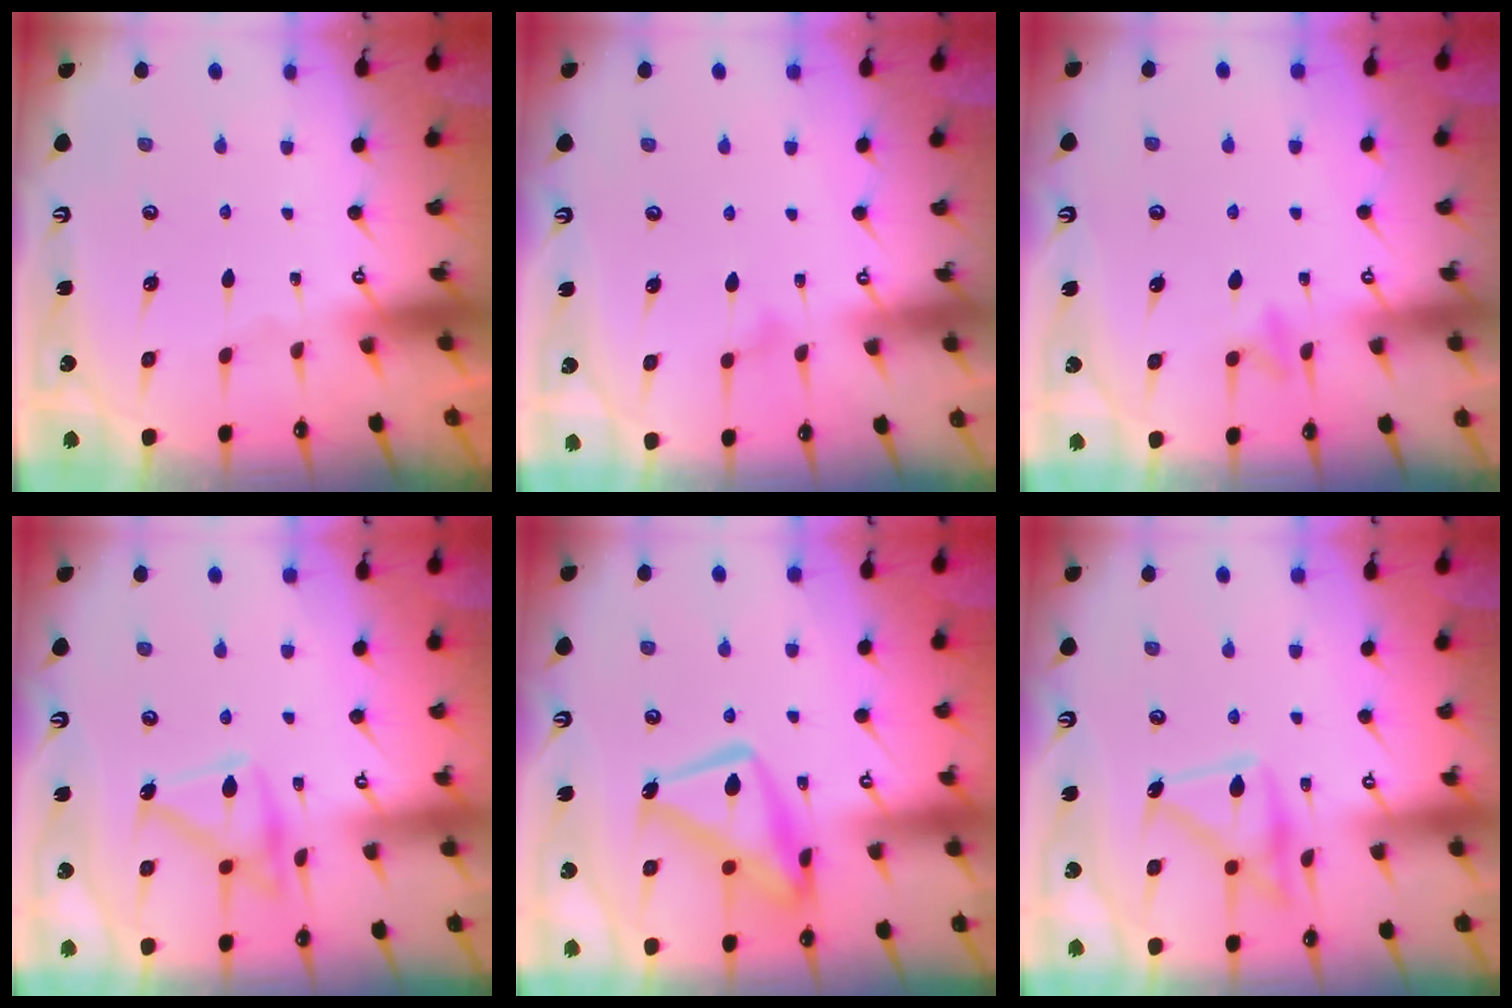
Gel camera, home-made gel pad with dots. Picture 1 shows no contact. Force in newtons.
{"total": 7.2, "press": 7.2, "slide": 0.5}
{"total": 5.5, "press": 5.5, "slide": 1.0}
{"total": 14.7, "press": 14.7, "slide": 0.4}
{"total": 14.9, "press": 14.9, "slide": 1.2}
{"total": 18.0, "press": 18.0, "slide": 1.1}